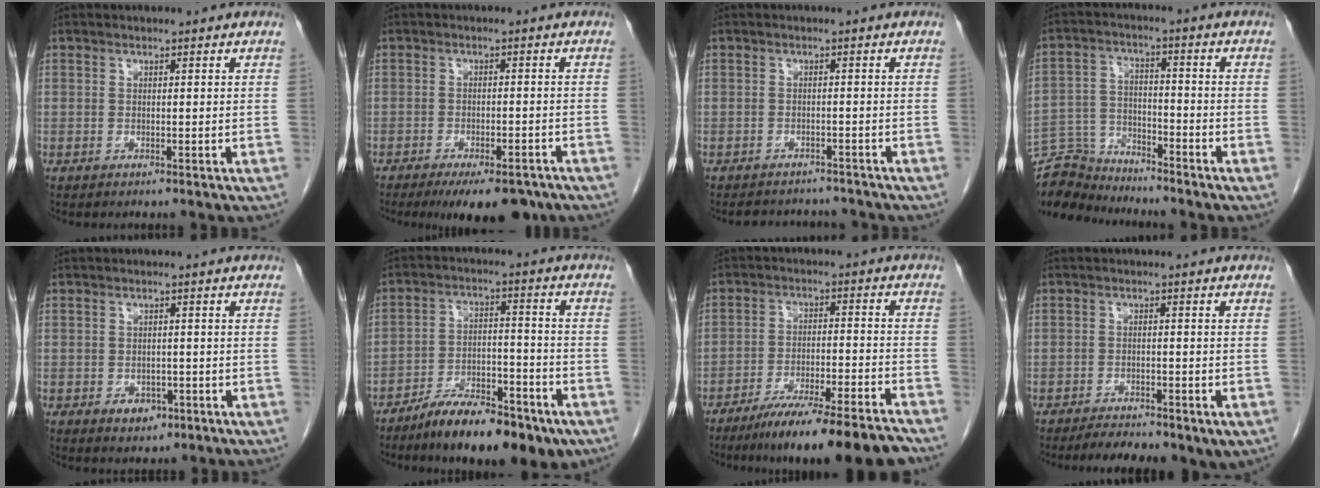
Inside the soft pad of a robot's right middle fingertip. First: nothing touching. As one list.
[{"total": 9.8, "force": [-7.6, 3.1, 5.4], "torque": [-0.065, -0.008, -0.107]}, {"total": 6.2, "force": [-5.9, 1.8, 0.8], "torque": [-0.008, 0.006, -0.073]}, {"total": 8.7, "force": [-8.6, 1.4, -0.2], "torque": [-0.001, 0.007, -0.164]}, {"total": 2.9, "force": [-1.3, 2.0, 1.5], "torque": [-0.014, 0.004, -0.008]}, {"total": 14.0, "force": [-9.8, 4.4, 8.9], "torque": [-0.128, 0.014, -0.158]}, {"total": 16.9, "force": [-14.0, 0.5, 9.5], "torque": [-0.114, -0.010, -0.217]}, {"total": 8.2, "force": [-5.9, 2.7, 5.1], "torque": [-0.071, 0.001, -0.083]}]